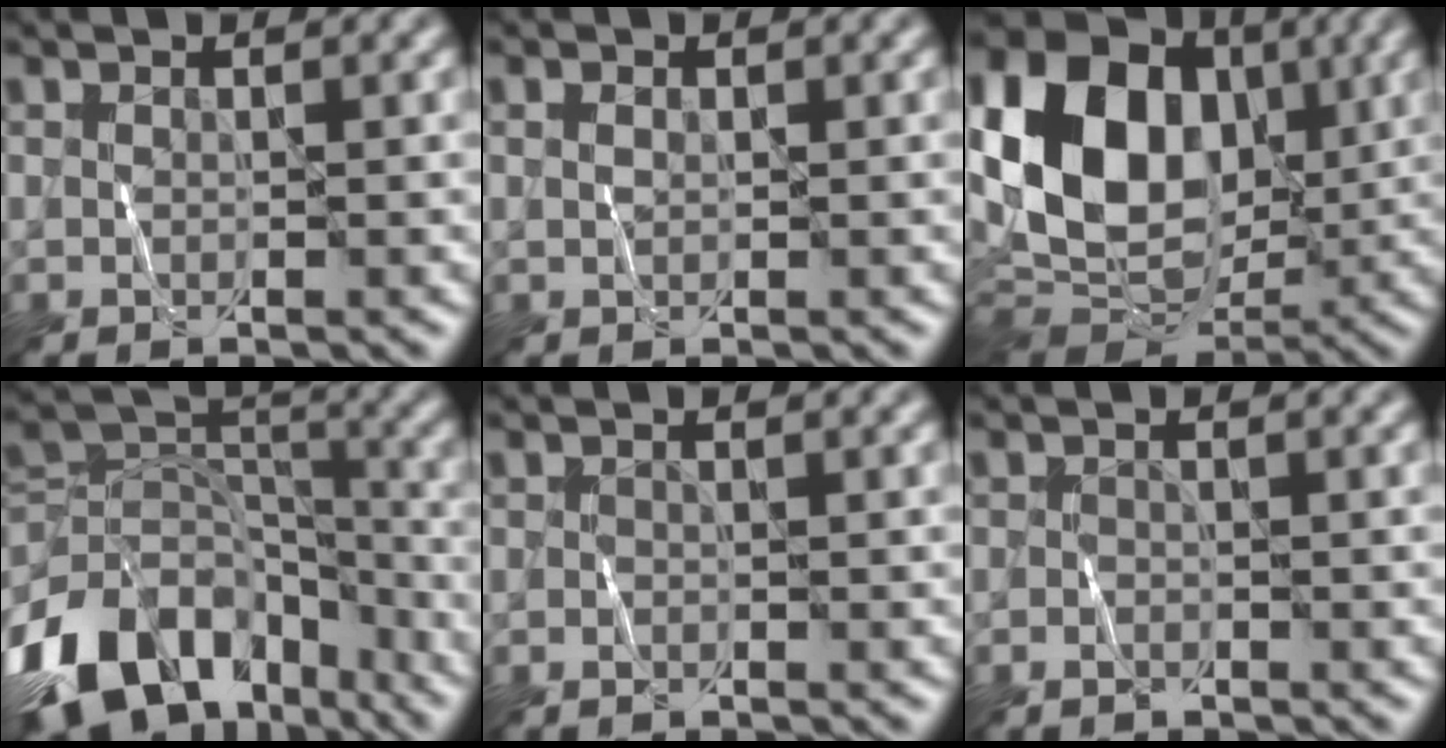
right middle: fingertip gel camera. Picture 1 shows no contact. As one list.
[{"total": 0.6, "force": [0.1, 0.4, 0.4], "torque": [-0.011, 0.002, 0.003]}, {"total": 16.5, "force": [2.9, 12.1, 10.9], "torque": [-0.210, 0.025, 0.043]}, {"total": 14.9, "force": [-8.3, 9.2, 8.2], "torque": [-0.184, 0.010, -0.151]}, {"total": 0.6, "force": [-0.5, 0.0, 0.0], "torque": [-0.001, 0.001, -0.009]}, {"total": 0.8, "force": [-0.8, 0.2, 0.2], "torque": [-0.003, 0.001, -0.014]}]